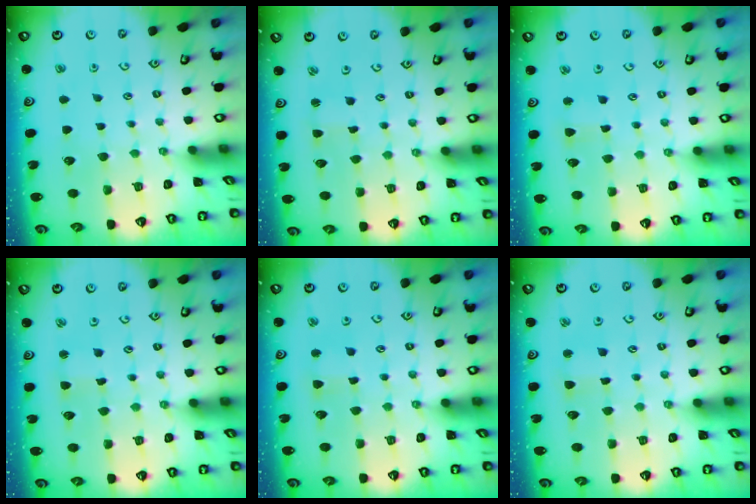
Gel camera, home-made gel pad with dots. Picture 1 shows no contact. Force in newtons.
{"total": 1.5, "press": 1.5, "slide": 0.2}
{"total": 2.2, "press": 2.2, "slide": 0.2}
{"total": 2.1, "press": 2.1, "slide": 0.4}
{"total": 2.2, "press": 2.2, "slide": 0.2}
{"total": 2.7, "press": 2.7, "slide": 0.3}